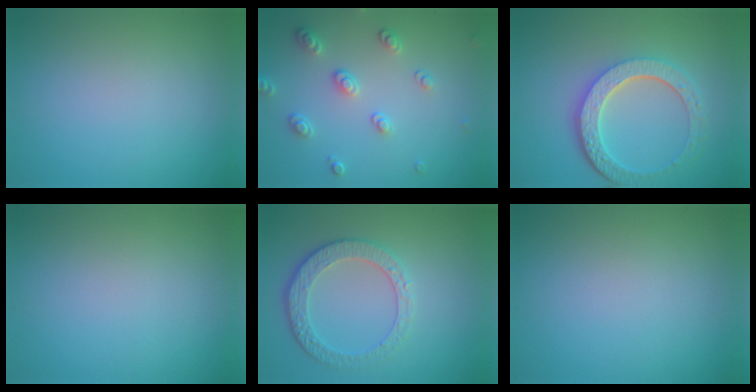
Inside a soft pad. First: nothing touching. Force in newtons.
{"total": 2.7, "press": 2.6, "slide": 0.4}
{"total": 6.0, "press": 4.5, "slide": 4.0}
{"total": 0.0}
{"total": 3.9, "press": 3.1, "slide": 2.4}
{"total": 0.0}